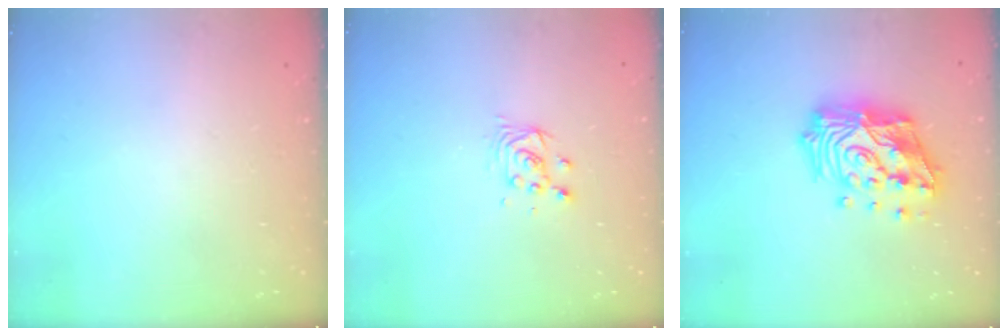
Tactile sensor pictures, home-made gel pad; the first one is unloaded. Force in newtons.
{"total": 4.0, "press": 4.0, "slide": 0.3}
{"total": 25.6, "press": 25.5, "slide": 2.2}